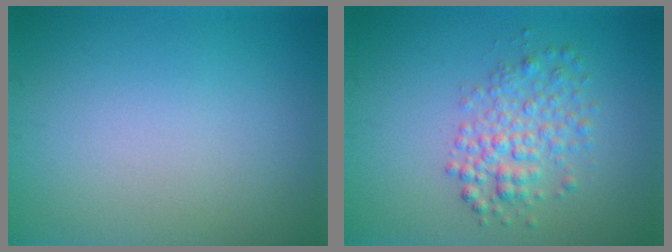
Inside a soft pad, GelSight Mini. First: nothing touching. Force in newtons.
{"total": 3.4, "press": 3.4, "slide": 0.1}